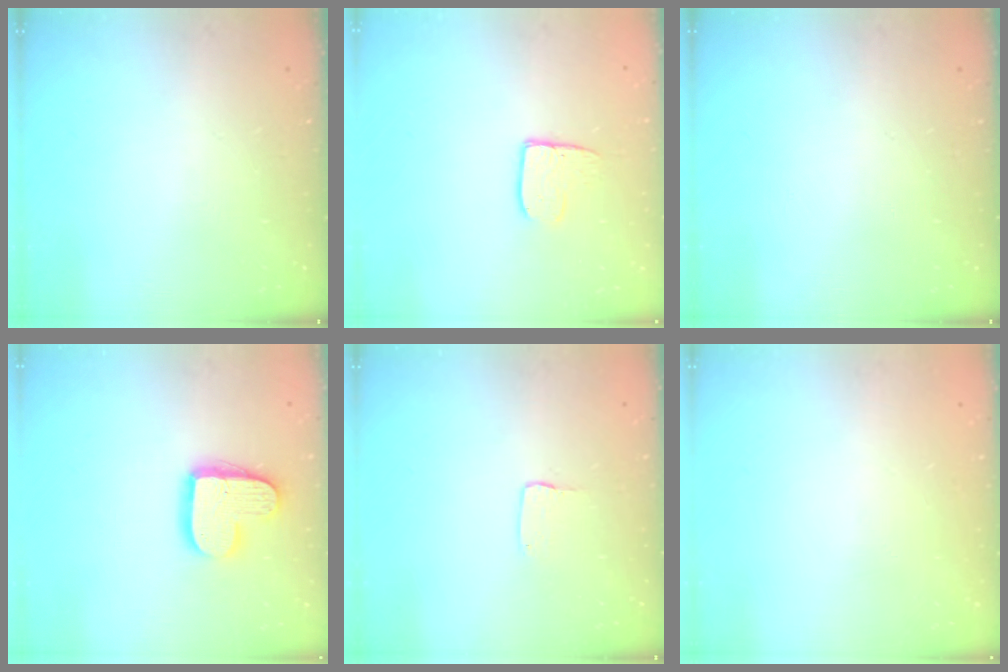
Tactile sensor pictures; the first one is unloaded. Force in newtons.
{"total": 7.9, "press": 7.9, "slide": 0.6}
{"total": 0.0}
{"total": 13.8, "press": 13.8, "slide": 0.9}
{"total": 2.0, "press": 2.0, "slide": 0.2}
{"total": 0.0}